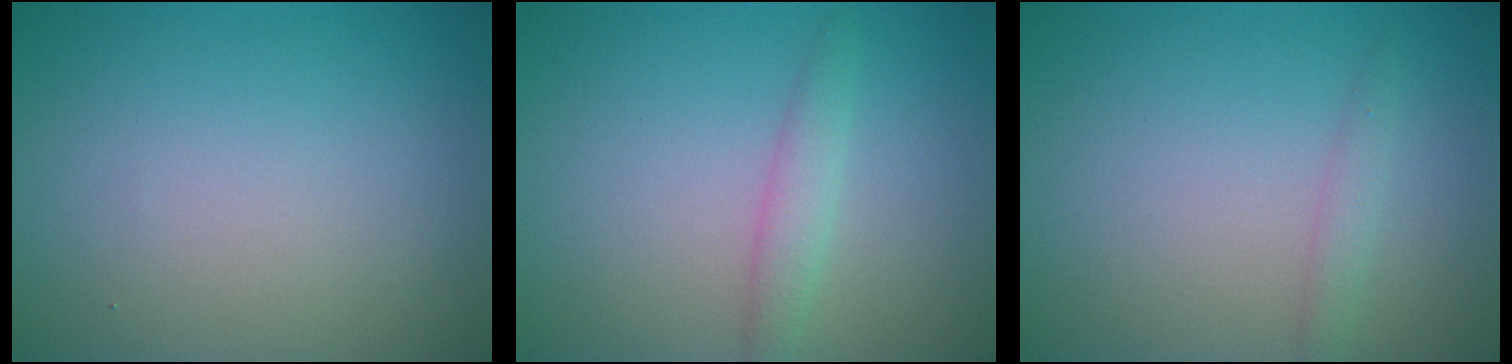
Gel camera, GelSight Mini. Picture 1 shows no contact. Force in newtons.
{"total": 1.8, "press": 1.8, "slide": 0.1}
{"total": 1.2, "press": 1.2, "slide": 0.0}